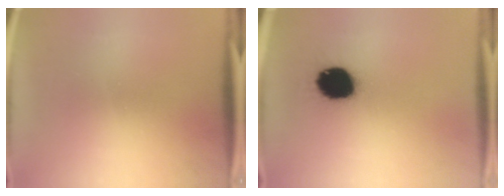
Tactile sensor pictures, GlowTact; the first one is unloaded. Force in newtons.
{"total": 13.5}